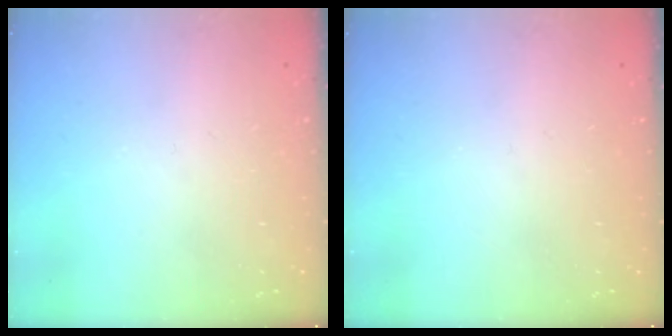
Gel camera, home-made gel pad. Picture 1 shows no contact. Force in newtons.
{"total": 0.0}